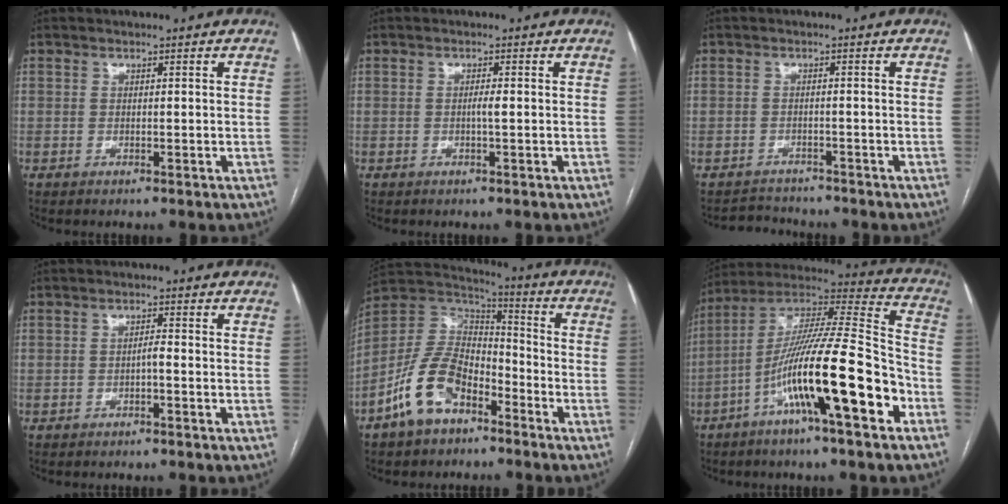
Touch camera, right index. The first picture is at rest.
{"total": 1.1, "force": [-0.2, -0.1, 1.1], "torque": [-0.022, 0.000, -0.003]}
{"total": 3.2, "force": [-3.1, 0.9, -0.6], "torque": [0.008, -0.006, -0.047]}
{"total": 1.3, "force": [-0.6, 0.2, 1.1], "torque": [-0.018, 0.003, -0.012]}
{"total": 12.5, "force": [-7.0, 6.6, 7.9], "torque": [-0.171, 0.016, -0.135]}
{"total": 20.9, "force": [-8.2, 1.6, 19.1], "torque": [-0.332, -0.002, -0.142]}